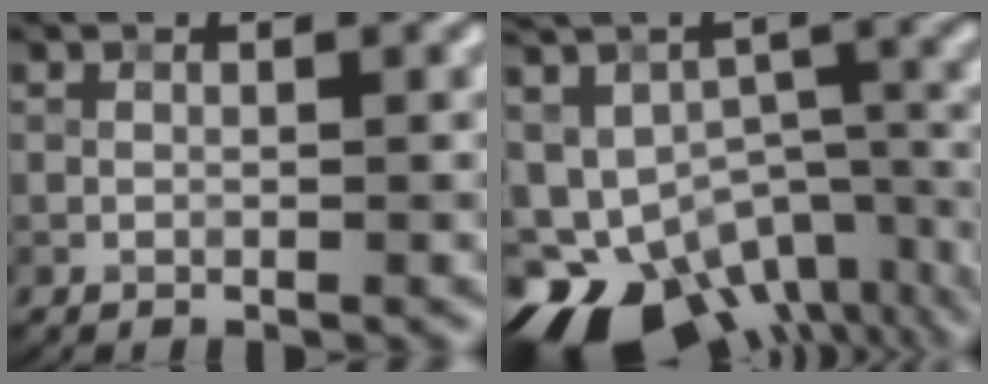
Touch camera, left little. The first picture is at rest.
{"total": 16.4, "force": [-9.5, 10.3, 8.6], "torque": [-0.168, -0.038, -0.105]}